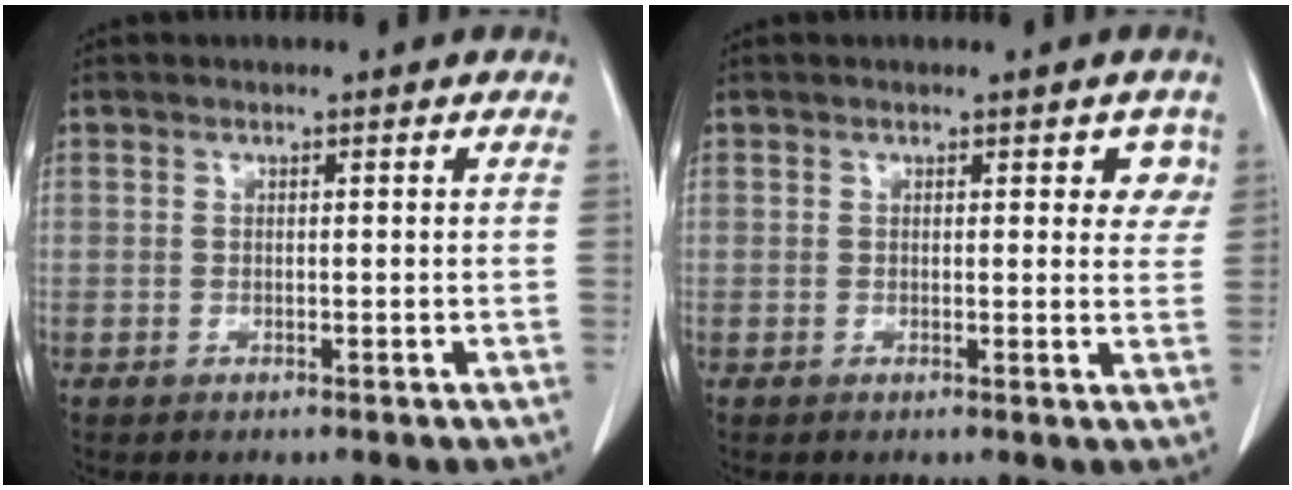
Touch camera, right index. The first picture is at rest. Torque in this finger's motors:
{"motor_torque": [0.03, -0.04, 0.07, 0.00]}